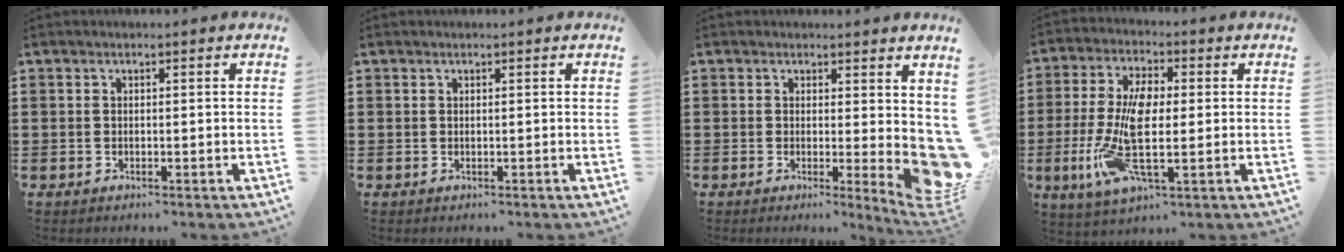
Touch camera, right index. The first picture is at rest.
{"total": 0.0}
{"total": 4.6, "force": [0.3, 2.4, 3.9], "torque": [-0.040, -0.014, 0.008]}
{"total": 10.9, "force": [-1.0, 4.3, 10.0], "torque": [-0.216, -0.008, -0.019]}